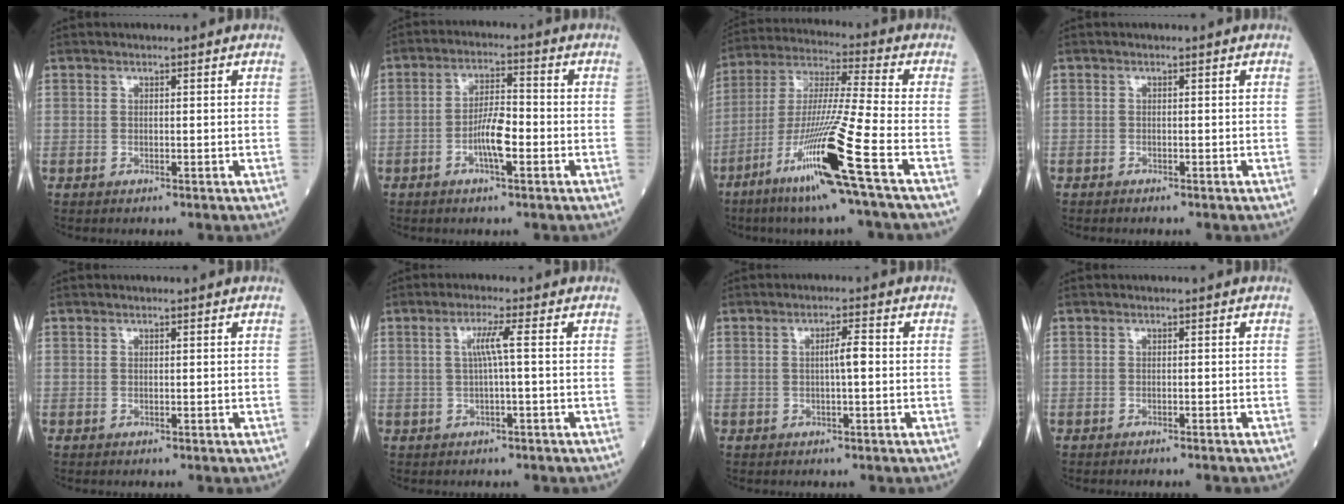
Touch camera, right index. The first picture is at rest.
{"total": 5.9, "force": [-2.0, 1.3, 5.4], "torque": [-0.103, 0.007, -0.039]}
{"total": 17.0, "force": [-8.0, -1.9, 14.9], "torque": [-0.305, -0.035, -0.152]}
{"total": 0.8, "force": [-0.7, 0.3, 0.2], "torque": [-0.006, 0.000, -0.013]}
{"total": 0.0}
{"total": 3.1, "force": [0.2, -0.6, 3.0], "torque": [-0.061, 0.005, 0.005]}
{"total": 2.9, "force": [0.1, 0.2, 2.9], "torque": [-0.050, 0.004, -0.001]}
{"total": 1.9, "force": [-1.8, -0.1, 0.6], "torque": [-0.008, 0.000, -0.022]}